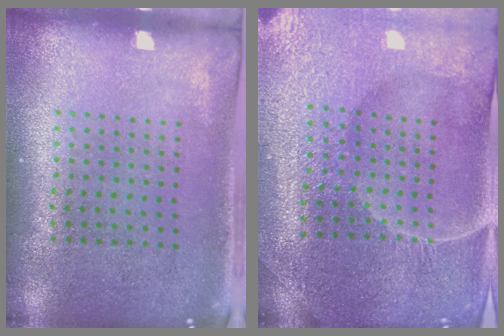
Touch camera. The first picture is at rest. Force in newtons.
{"total": 4.4, "press": 4.3, "slide": 1.1}